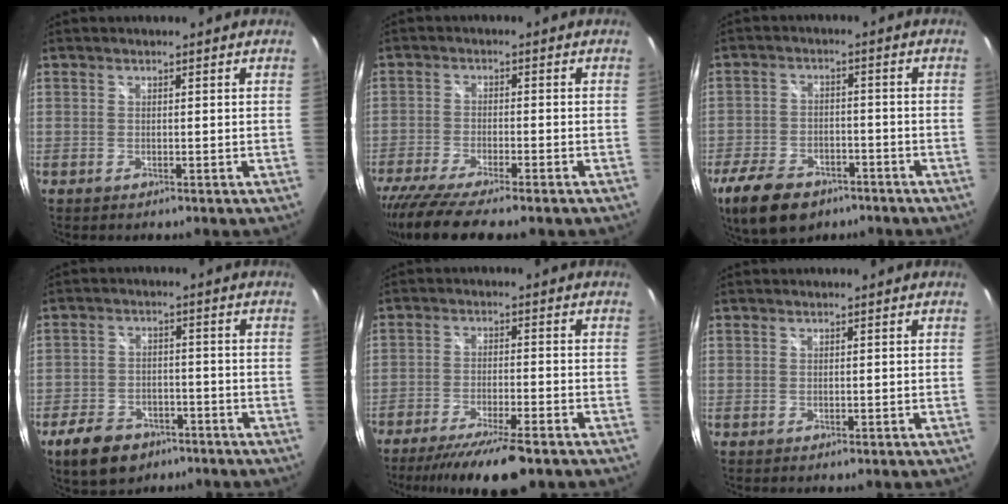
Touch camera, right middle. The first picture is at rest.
{"total": 10.7, "force": [-8.9, 1.1, 5.9], "torque": [-0.134, -0.040, -0.151]}
{"total": 13.2, "force": [-8.6, 7.3, 6.9], "torque": [-0.169, -0.012, -0.146]}
{"total": 10.1, "force": [-6.5, 6.2, 4.7], "torque": [-0.123, 0.003, -0.100]}
{"total": 12.7, "force": [-10.1, 2.1, 7.4], "torque": [-0.153, -0.032, -0.162]}
{"total": 0.0}